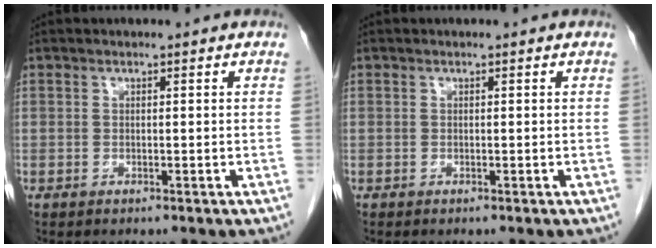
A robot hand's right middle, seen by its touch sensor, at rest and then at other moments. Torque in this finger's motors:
{"motor_torque": [-0.16, -0.24, -0.02, -0.02]}